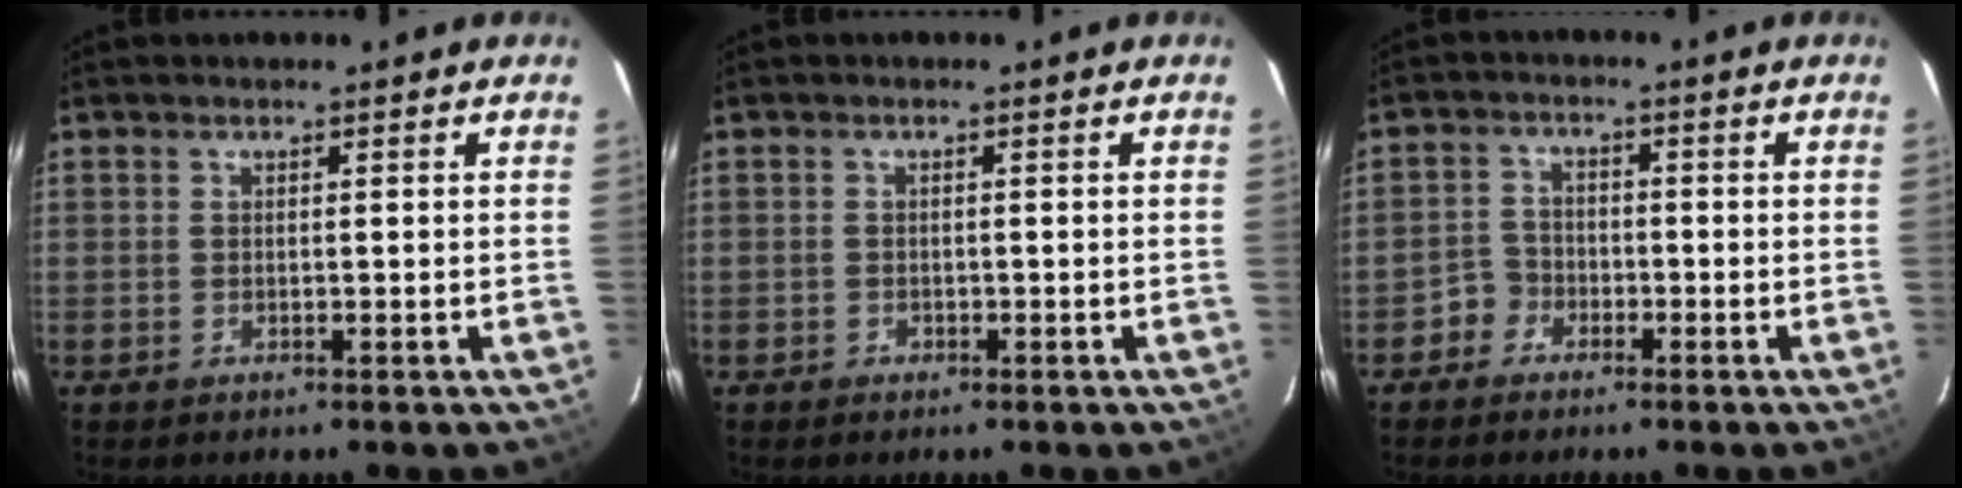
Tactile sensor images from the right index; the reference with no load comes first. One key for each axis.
{"total": 1.1, "fx": -0.7, "fy": 0.8, "fz": 0.0, "tx": 0.000, "ty": 0.004, "tz": -0.011}
{"total": 3.7, "fx": -2.3, "fy": 2.9, "fz": -0.3, "tx": 0.001, "ty": 0.018, "tz": -0.045}